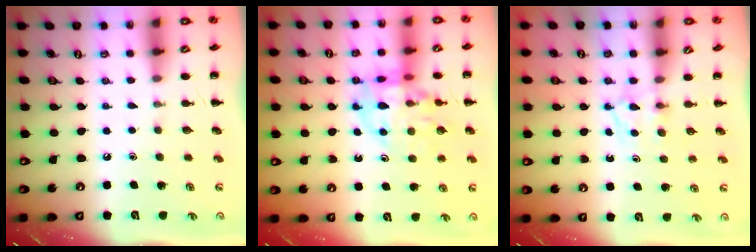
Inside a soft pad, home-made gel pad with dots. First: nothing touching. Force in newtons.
{"total": 13.6, "press": 13.4, "slide": 2.5}
{"total": 3.3, "press": 3.1, "slide": 1.2}